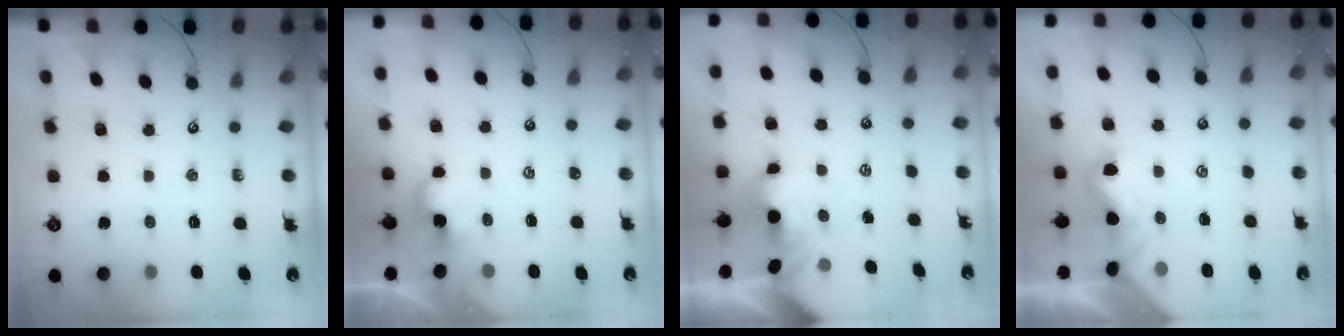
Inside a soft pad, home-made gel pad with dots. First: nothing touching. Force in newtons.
{"total": 0.0}
{"total": 1.5, "press": 1.3, "slide": 0.7}
{"total": 1.5, "press": 1.4, "slide": 0.5}